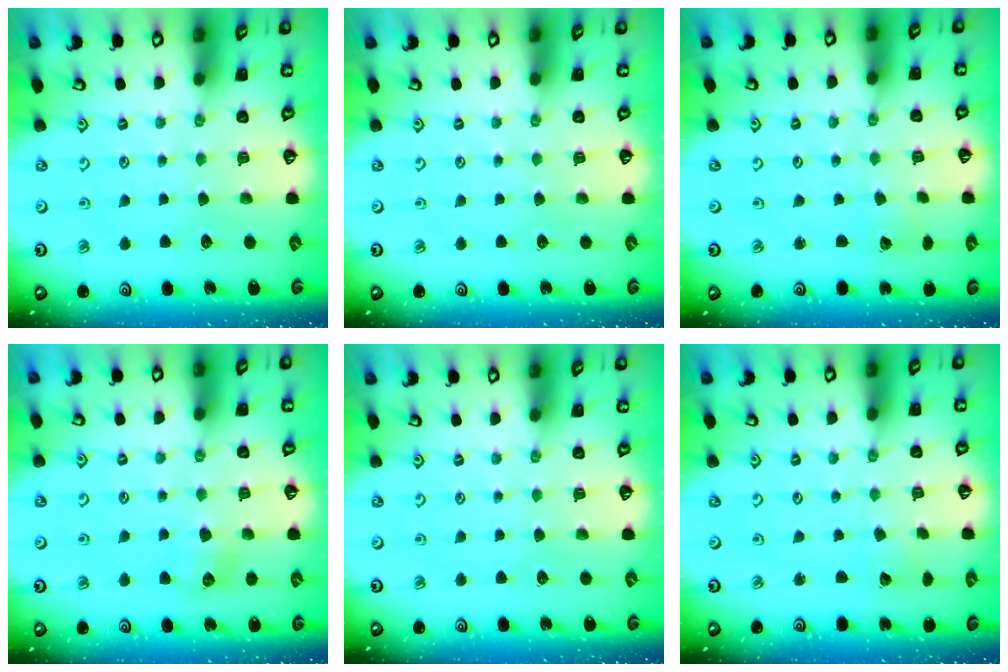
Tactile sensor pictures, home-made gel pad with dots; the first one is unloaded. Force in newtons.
{"total": 0.0}
{"total": 2.3, "press": 2.3, "slide": 0.1}
{"total": 6.0, "press": 5.9, "slide": 0.9}
{"total": 0.0}
{"total": 2.9, "press": 2.9, "slide": 0.2}